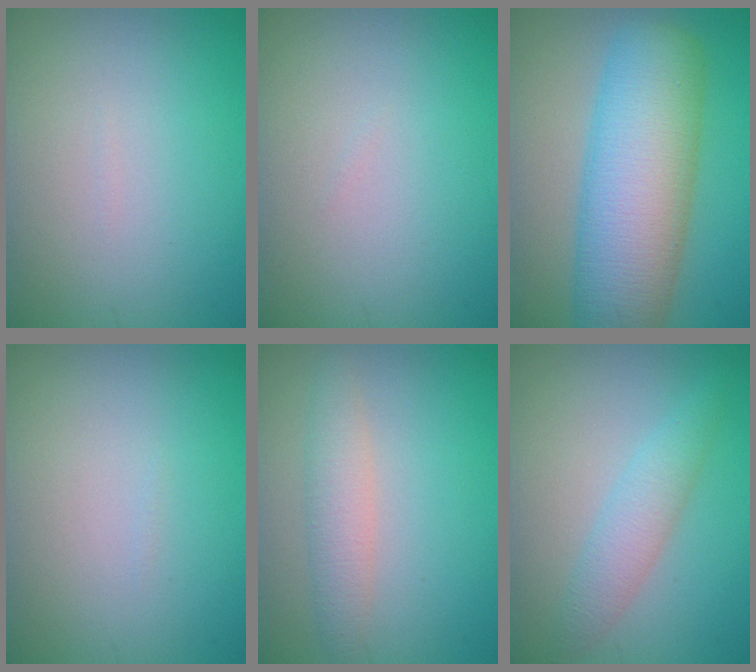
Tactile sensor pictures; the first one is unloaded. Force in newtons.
{"total": 0.0}
{"total": 10.8, "press": 10.8, "slide": 0.4}
{"total": 0.0}
{"total": 2.5, "press": 2.5, "slide": 0.1}
{"total": 2.7, "press": 2.7, "slide": 0.1}